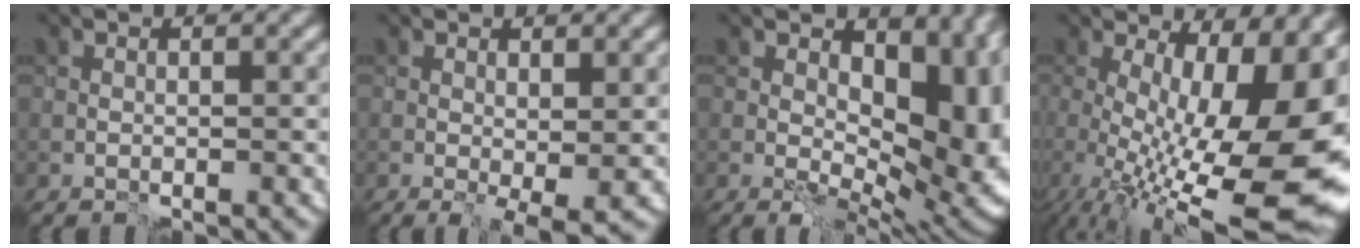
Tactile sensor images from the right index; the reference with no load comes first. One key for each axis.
{"total": 2.6, "fx": -0.3, "fy": 0.8, "fz": 2.4, "tx": -0.036, "ty": -0.009, "tz": -0.002}
{"total": 14.3, "fx": 3.8, "fy": 8.4, "fz": 10.9, "tx": -0.137, "ty": -0.021, "tz": 0.089}
{"total": 15.4, "fx": -1.9, "fy": 5.3, "fz": 14.3, "tx": -0.185, "ty": -0.016, "tz": -0.012}